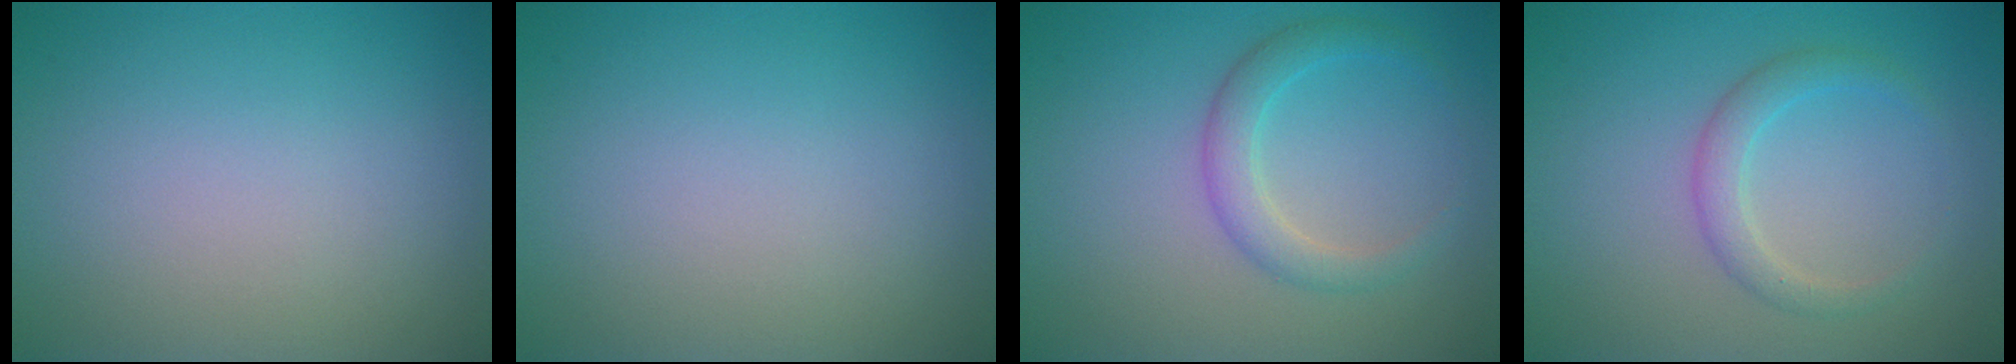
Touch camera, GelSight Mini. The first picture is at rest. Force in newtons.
{"total": 0.0}
{"total": 2.6, "press": 2.6, "slide": 0.0}
{"total": 2.2, "press": 2.2, "slide": 0.0}